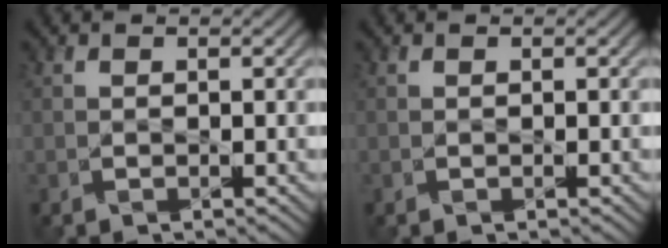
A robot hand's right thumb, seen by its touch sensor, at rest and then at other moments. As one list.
[{"total": 0.0}]